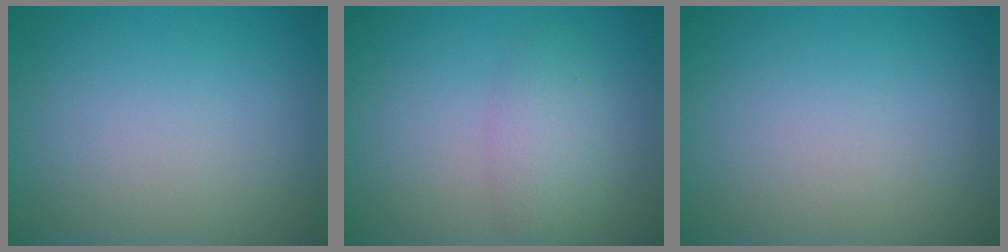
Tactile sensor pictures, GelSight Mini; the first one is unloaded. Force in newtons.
{"total": 2.8, "press": 2.8, "slide": 0.1}
{"total": 0.0}